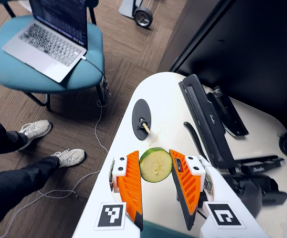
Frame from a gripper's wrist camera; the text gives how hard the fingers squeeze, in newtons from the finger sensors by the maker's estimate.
{"total": 9.0, "left": 9.0, "right": 9.1}